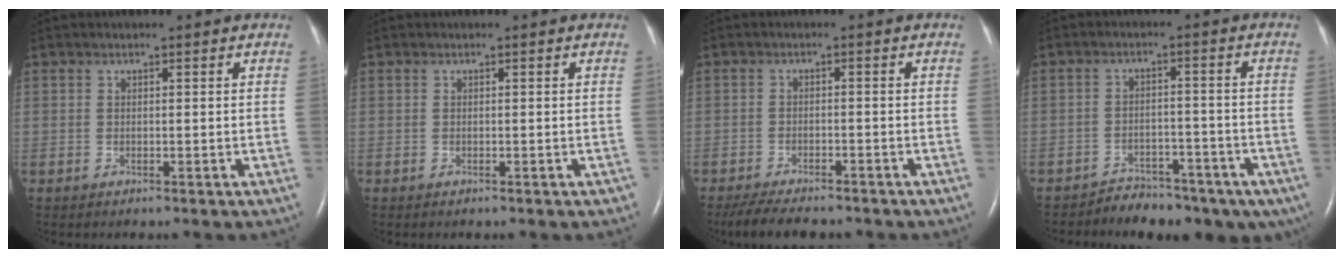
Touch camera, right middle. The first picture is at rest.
{"total": 1.0, "force": [-0.7, 0.4, 0.5], "torque": [-0.006, -0.001, -0.006]}
{"total": 8.5, "force": [-7.3, 2.0, 3.9], "torque": [-0.063, -0.014, -0.109]}
{"total": 9.9, "force": [-7.8, 5.2, 3.2], "torque": [-0.030, 0.022, -0.101]}